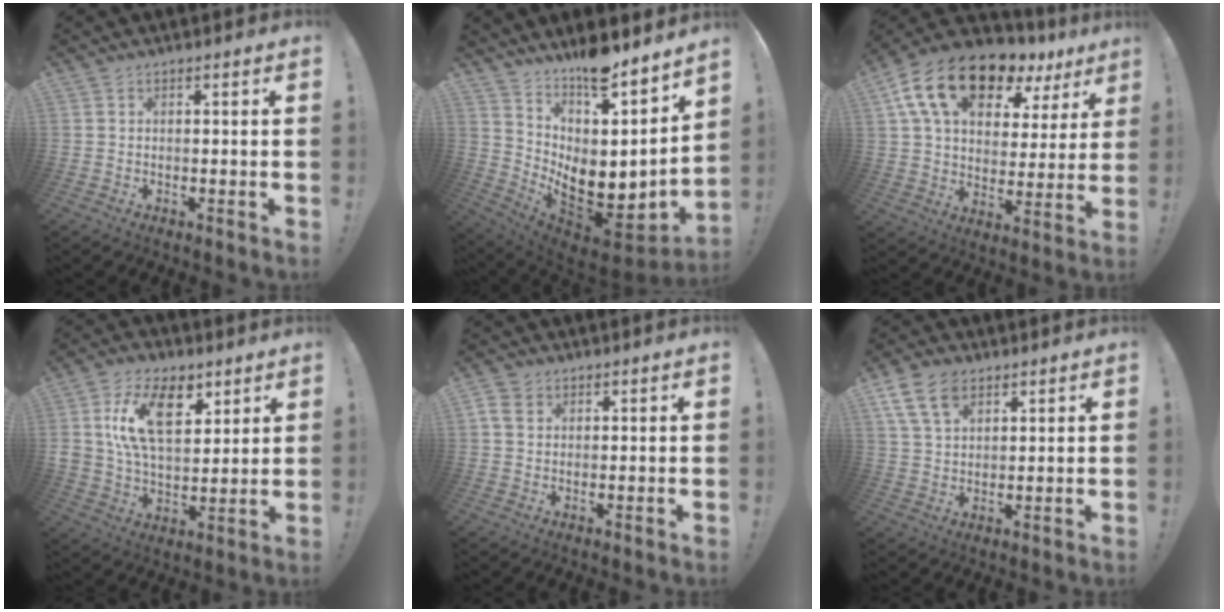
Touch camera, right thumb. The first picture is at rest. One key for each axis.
{"total": 12.1, "fx": 6.1, "fy": 5.9, "fz": 8.6, "tx": -0.114, "ty": -0.092, "tz": 0.114}
{"total": 18.4, "fx": 11.4, "fy": 9.6, "fz": 10.8, "tx": -0.187, "ty": -0.059, "tz": 0.204}
{"total": 17.6, "fx": 7.4, "fy": 10.7, "fz": 11.9, "tx": -0.198, "ty": -0.024, "tz": 0.133}
{"total": 5.0, "fx": 1.9, "fy": 4.0, "fz": 2.3, "tx": -0.037, "ty": 0.002, "tz": 0.039}
{"total": 10.9, "fx": 6.1, "fy": 6.9, "fz": 5.8, "tx": -0.099, "ty": -0.016, "tz": 0.120}